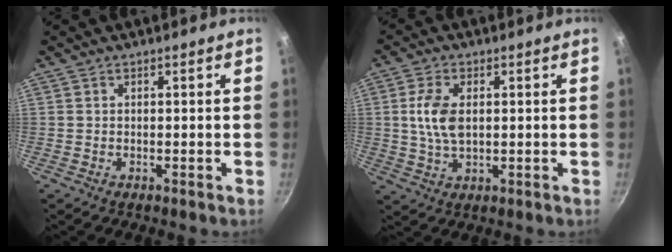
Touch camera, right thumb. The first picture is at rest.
{"total": 7.4, "force": [1.0, 4.2, 6.0], "torque": [-0.117, 0.001, 0.020]}